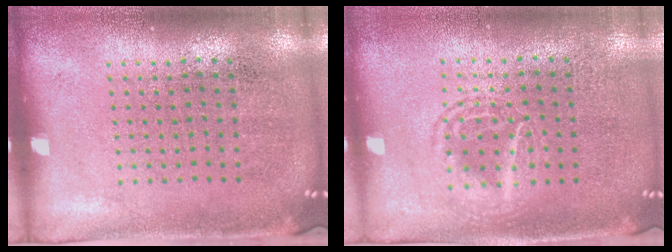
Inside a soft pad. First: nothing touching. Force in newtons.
{"total": 1.2, "press": 1.2, "slide": 0.1}